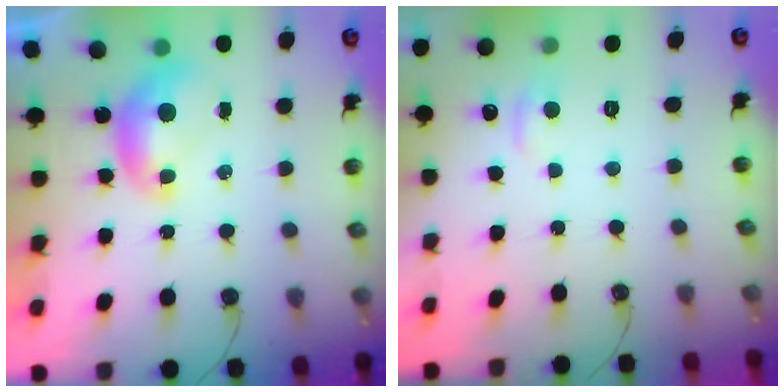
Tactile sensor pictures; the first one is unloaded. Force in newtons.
{"total": 0.8, "press": 0.2, "slide": 0.8}